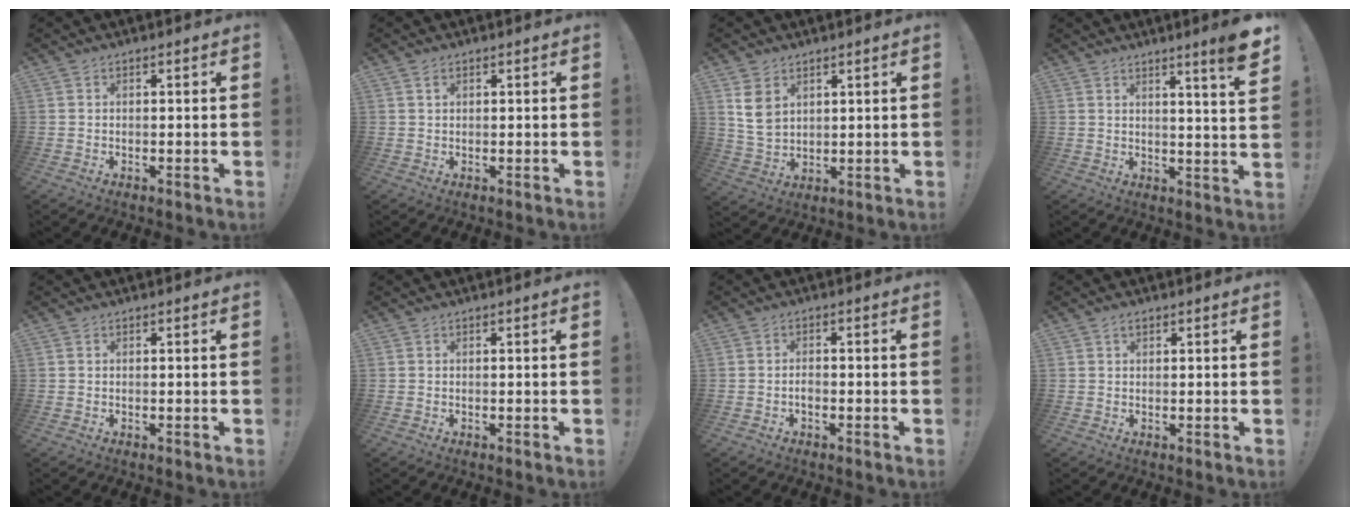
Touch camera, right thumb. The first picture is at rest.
{"total": 1.5, "force": [0.8, 0.8, 0.9], "torque": [-0.018, 0.002, 0.015]}
{"total": 7.9, "force": [3.8, 5.8, 4.0], "torque": [-0.058, -0.013, 0.077]}
{"total": 7.0, "force": [4.3, -0.9, 5.4], "torque": [-0.068, -0.038, 0.062]}
{"total": 0.0}
{"total": 0.6, "force": [-0.2, -0.2, 0.6], "torque": [-0.017, 0.002, -0.002]}
{"total": 1.5, "force": [-0.9, 0.8, 1.0], "torque": [-0.016, 0.005, -0.016]}
{"total": 1.4, "force": [0.8, 0.7, 0.9], "torque": [-0.018, 0.002, 0.015]}